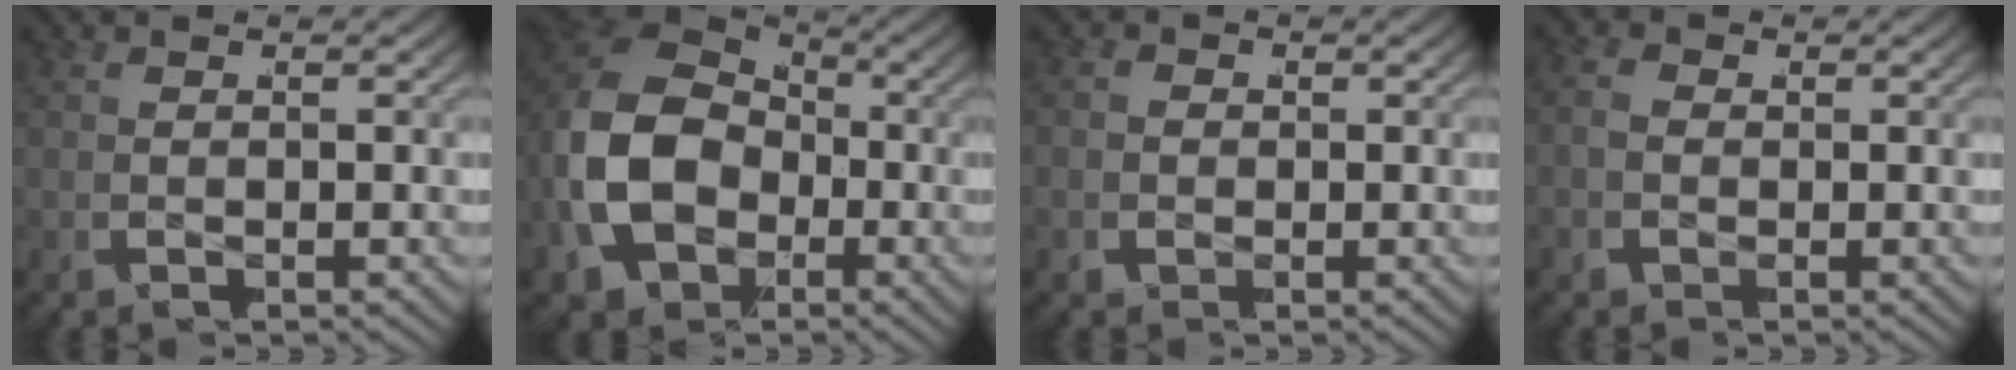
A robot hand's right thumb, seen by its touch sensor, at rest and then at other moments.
{"total": 13.6, "force": [-0.1, 10.4, 8.7], "torque": [-0.228, -0.025, 0.011]}
{"total": 1.3, "force": [-0.2, 1.2, 0.5], "torque": [-0.009, -0.004, -0.006]}
{"total": 1.8, "force": [-0.3, 1.5, 0.9], "torque": [-0.022, -0.003, -0.008]}